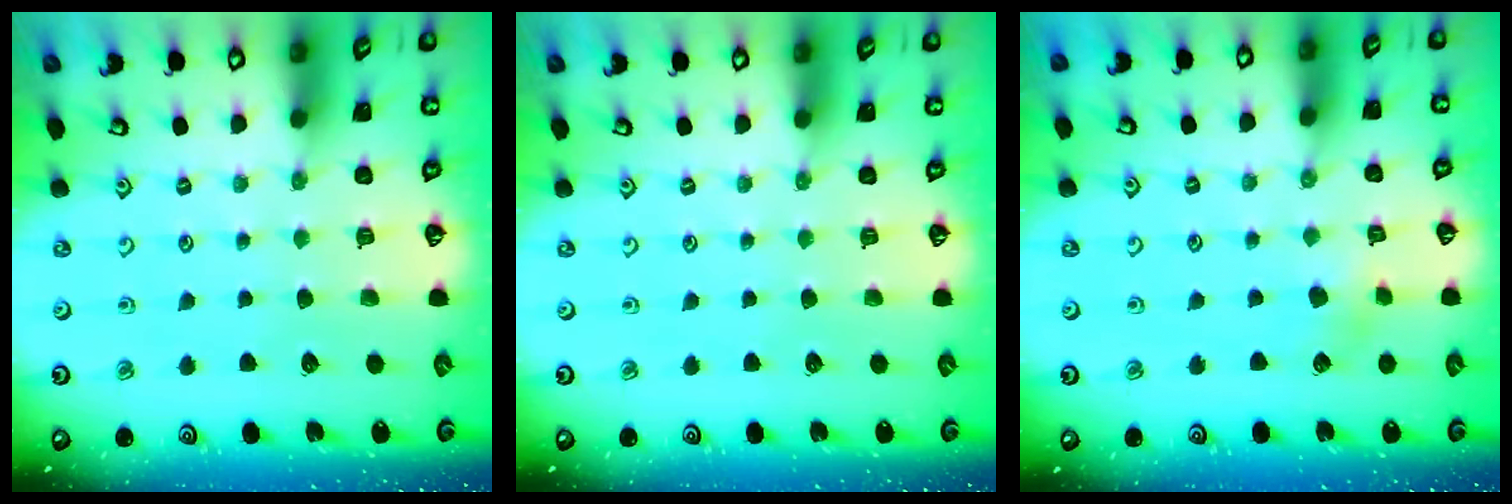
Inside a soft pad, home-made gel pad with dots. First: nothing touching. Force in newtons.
{"total": 0.0}
{"total": 4.6, "press": 4.5, "slide": 0.9}